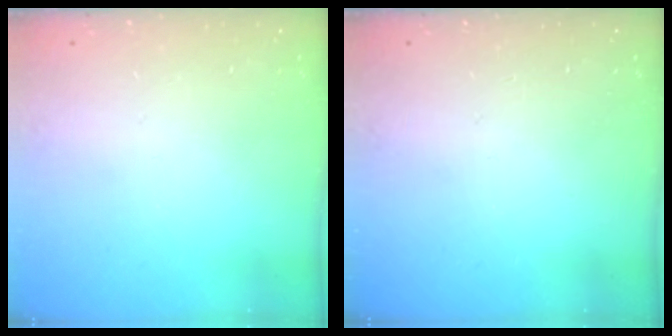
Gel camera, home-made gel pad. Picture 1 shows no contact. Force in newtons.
{"total": 0.0}